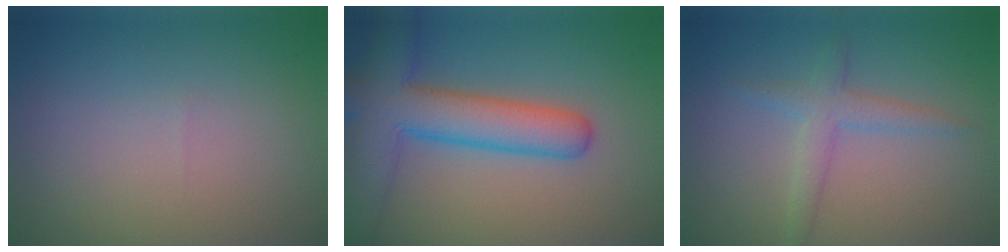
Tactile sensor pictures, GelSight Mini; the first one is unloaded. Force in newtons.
{"total": 8.4, "press": 8.4, "slide": 0.3}
{"total": 2.4, "press": 2.4, "slide": 0.2}